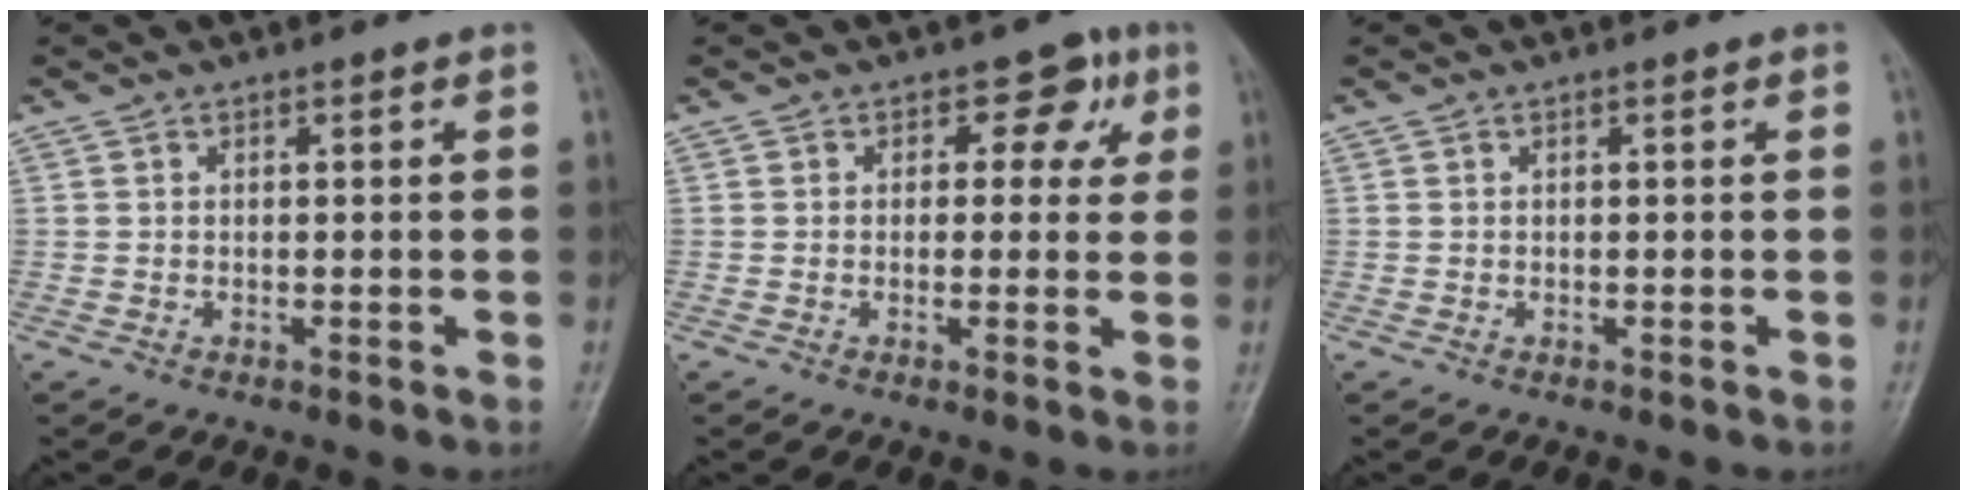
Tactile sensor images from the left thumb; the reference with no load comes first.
{"total": 5.1, "force": [1.8, 3.9, 2.8], "torque": [0.010, 0.001, 0.010]}
{"total": 0.0}